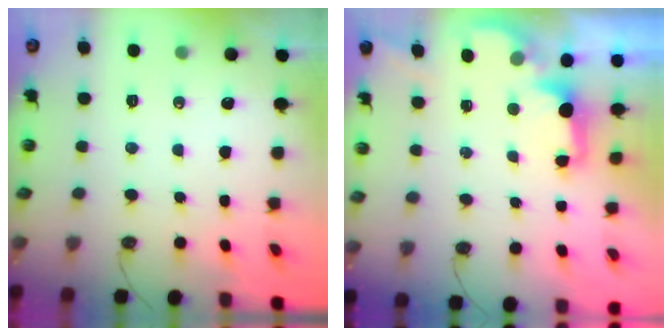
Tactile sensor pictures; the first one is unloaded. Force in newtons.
{"total": 2.1, "press": 1.9, "slide": 0.8}